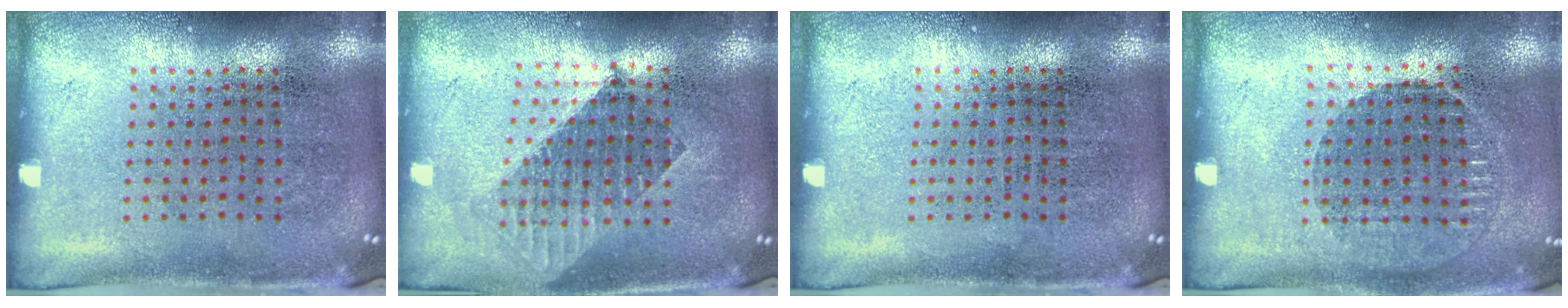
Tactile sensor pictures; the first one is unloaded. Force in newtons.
{"total": 1.6, "press": 1.3, "slide": 0.8}
{"total": 0.0}
{"total": 1.0, "press": 0.9, "slide": 0.4}